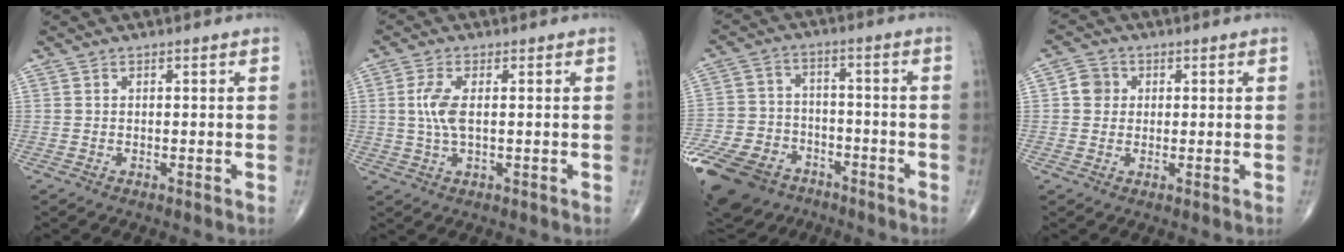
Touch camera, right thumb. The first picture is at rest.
{"total": 5.1, "force": [0.5, 2.0, 4.6], "torque": [-0.111, 0.002, 0.009]}
{"total": 20.6, "force": [-12.4, 13.7, 9.1], "torque": [-0.226, 0.036, -0.209]}
{"total": 3.7, "force": [0.5, 3.4, 1.2], "torque": [-0.005, 0.003, 0.003]}